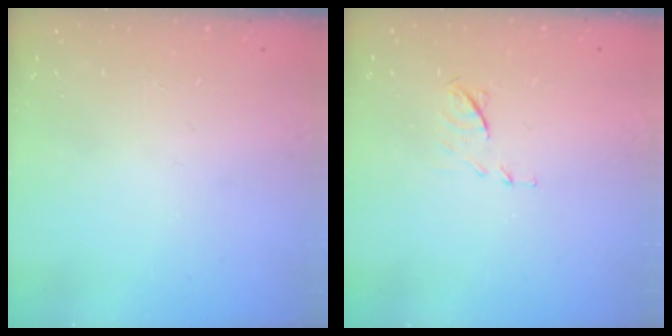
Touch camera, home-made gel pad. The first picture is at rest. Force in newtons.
{"total": 6.9, "press": 6.9, "slide": 0.7}